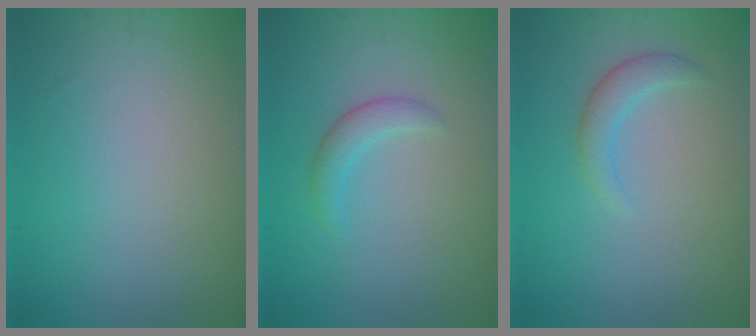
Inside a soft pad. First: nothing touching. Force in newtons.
{"total": 1.7, "press": 1.7, "slide": 0.2}
{"total": 1.9, "press": 1.9, "slide": 0.0}